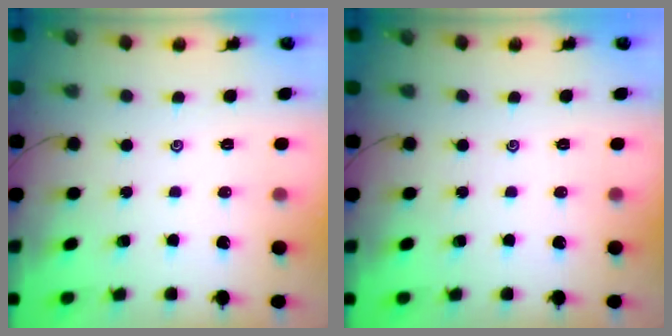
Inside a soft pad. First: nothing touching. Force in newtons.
{"total": 0.0}